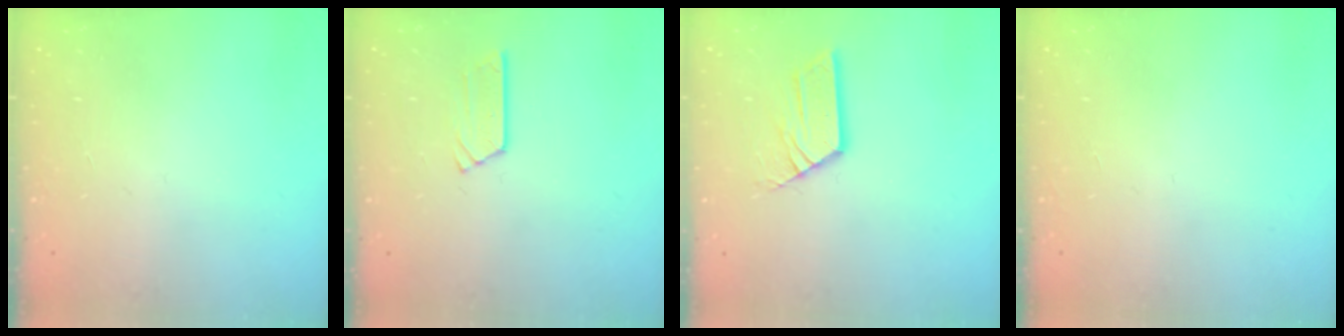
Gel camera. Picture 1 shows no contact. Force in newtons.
{"total": 4.3, "press": 4.2, "slide": 0.4}
{"total": 8.0, "press": 8.0, "slide": 0.5}
{"total": 0.0}